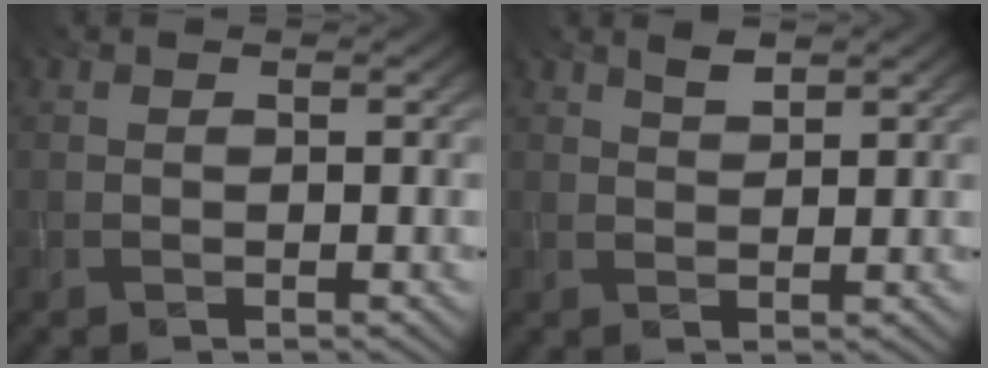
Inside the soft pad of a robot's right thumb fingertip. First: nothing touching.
{"total": 1.7, "force": [1.3, 0.5, 1.0], "torque": [-0.024, 0.001, 0.025]}